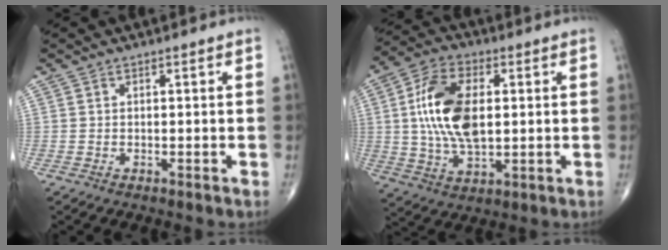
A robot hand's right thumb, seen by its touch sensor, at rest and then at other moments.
{"total": 15.0, "force": [1.8, 8.0, 12.6], "torque": [-0.237, 0.003, 0.033]}